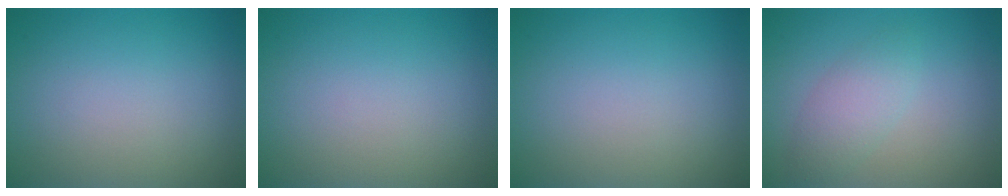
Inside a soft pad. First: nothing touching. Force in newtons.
{"total": 0.0}
{"total": 0.0}
{"total": 2.4, "press": 2.4, "slide": 0.0}